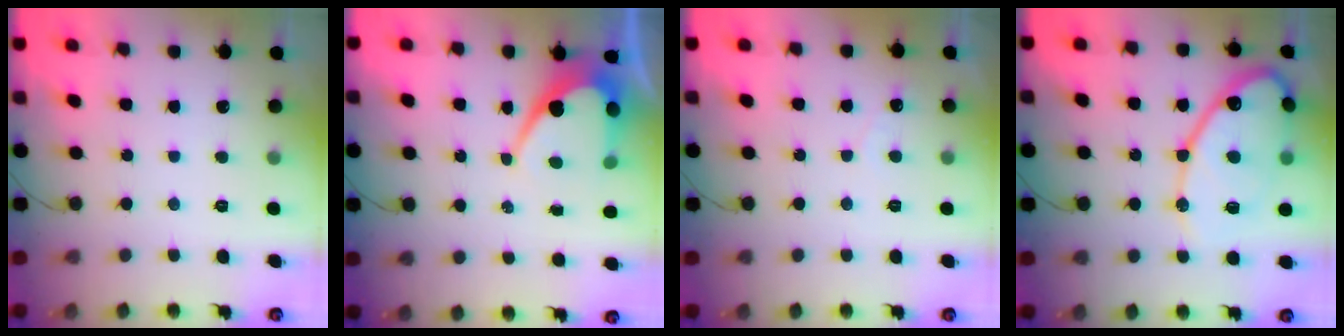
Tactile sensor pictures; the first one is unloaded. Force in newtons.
{"total": 9.6, "press": 9.5, "slide": 0.8}
{"total": 2.2, "press": 2.2, "slide": 0.0}
{"total": 16.6, "press": 16.6, "slide": 1.3}